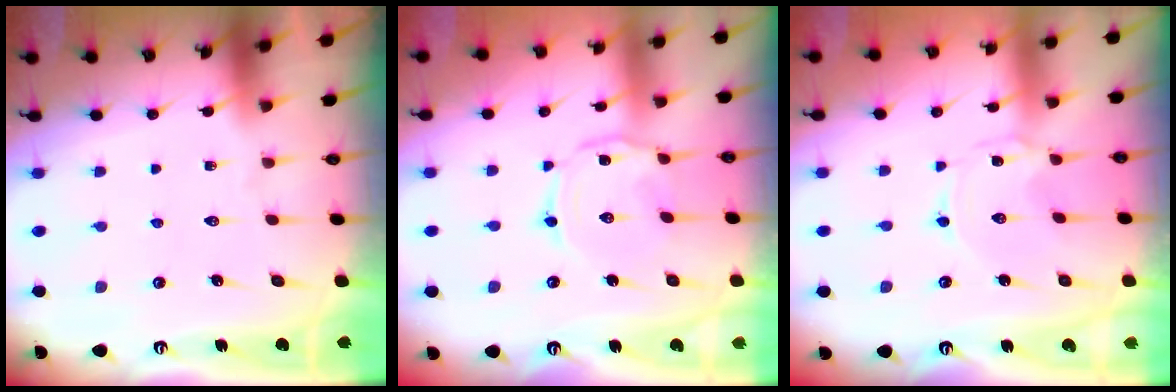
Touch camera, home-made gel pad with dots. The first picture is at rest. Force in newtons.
{"total": 3.0, "press": 2.9, "slide": 0.4}
{"total": 0.5, "press": 0.4, "slide": 0.2}